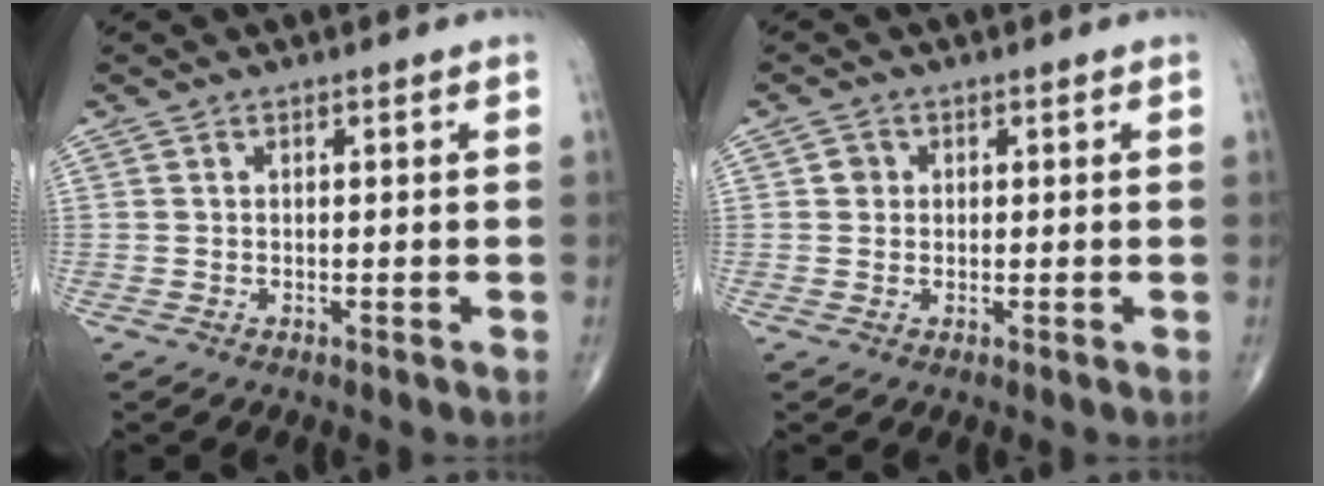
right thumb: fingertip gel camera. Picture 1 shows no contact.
{"total": 1.7, "force": [0.3, 1.6, 0.5], "torque": [-0.001, 0.002, 0.002]}